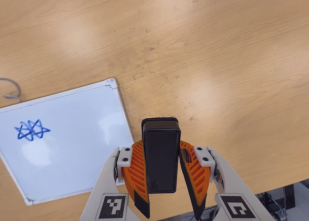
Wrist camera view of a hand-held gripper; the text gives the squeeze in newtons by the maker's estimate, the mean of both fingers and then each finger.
{"total": 6.6, "left": 5.7, "right": 7.5}